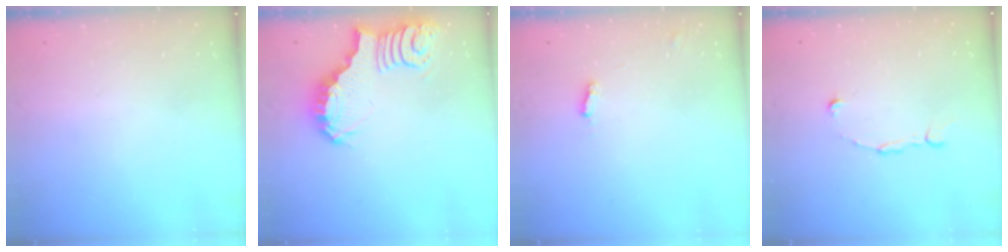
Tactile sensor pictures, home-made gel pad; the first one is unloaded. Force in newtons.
{"total": 3.7, "press": 3.6, "slide": 0.6}
{"total": 1.9, "press": 1.9, "slide": 0.2}
{"total": 2.8, "press": 2.8, "slide": 0.2}